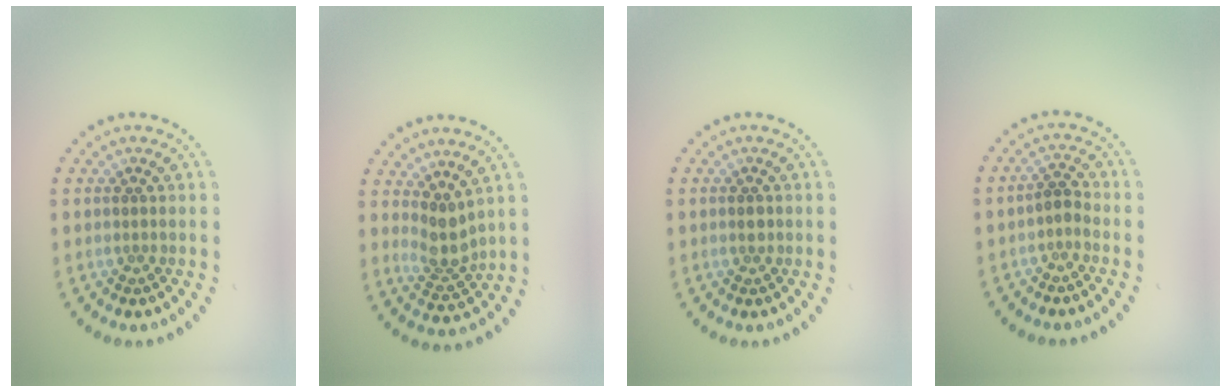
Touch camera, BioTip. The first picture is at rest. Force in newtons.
{"total": 2.7, "press": 2.1, "slide": 1.8}
{"total": 1.0, "press": 1.0, "slide": 0.1}
{"total": 1.3, "press": 1.0, "slide": 0.8}